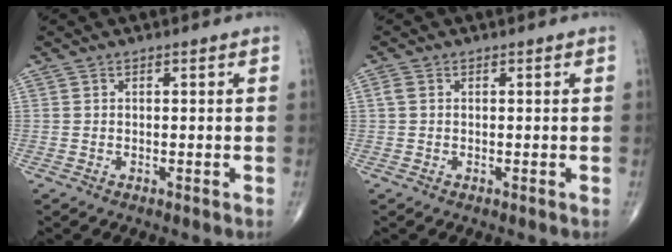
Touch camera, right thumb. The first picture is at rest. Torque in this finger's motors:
{"motor_torque": [-0.08, 0.01, 0.14, 0.10, 0.00]}